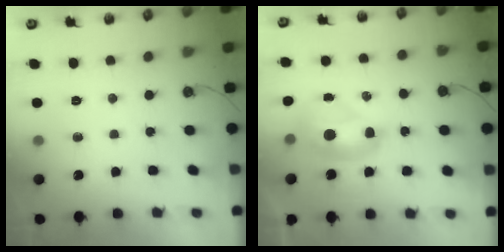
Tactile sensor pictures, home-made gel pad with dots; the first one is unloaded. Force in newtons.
{"total": 2.6, "press": 2.6, "slide": 0.1}